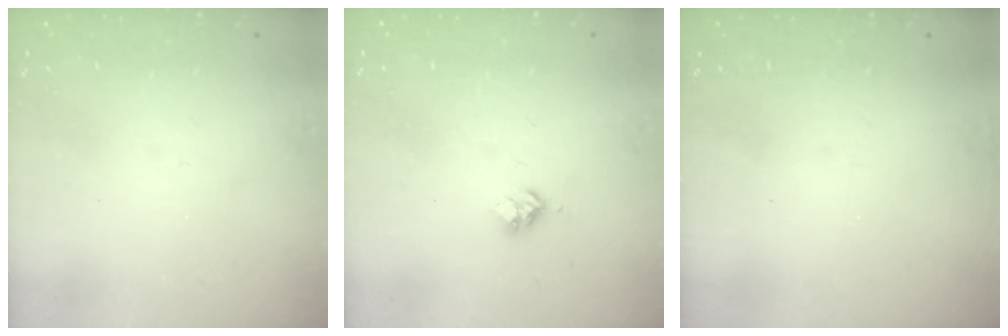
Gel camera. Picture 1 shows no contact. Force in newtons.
{"total": 3.0, "press": 2.9, "slide": 0.4}
{"total": 0.0}